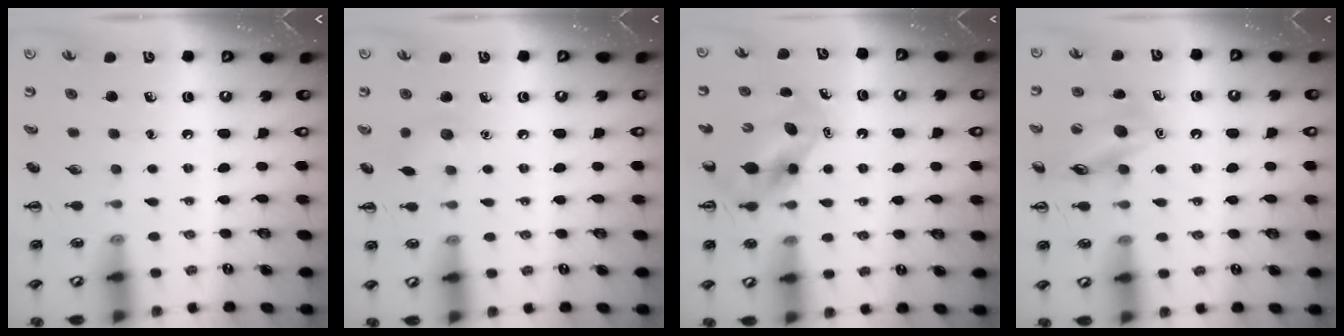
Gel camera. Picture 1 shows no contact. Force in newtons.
{"total": 5.8, "press": 5.6, "slide": 1.6}
{"total": 6.1, "press": 6.0, "slide": 1.0}
{"total": 13.8, "press": 13.8, "slide": 1.5}